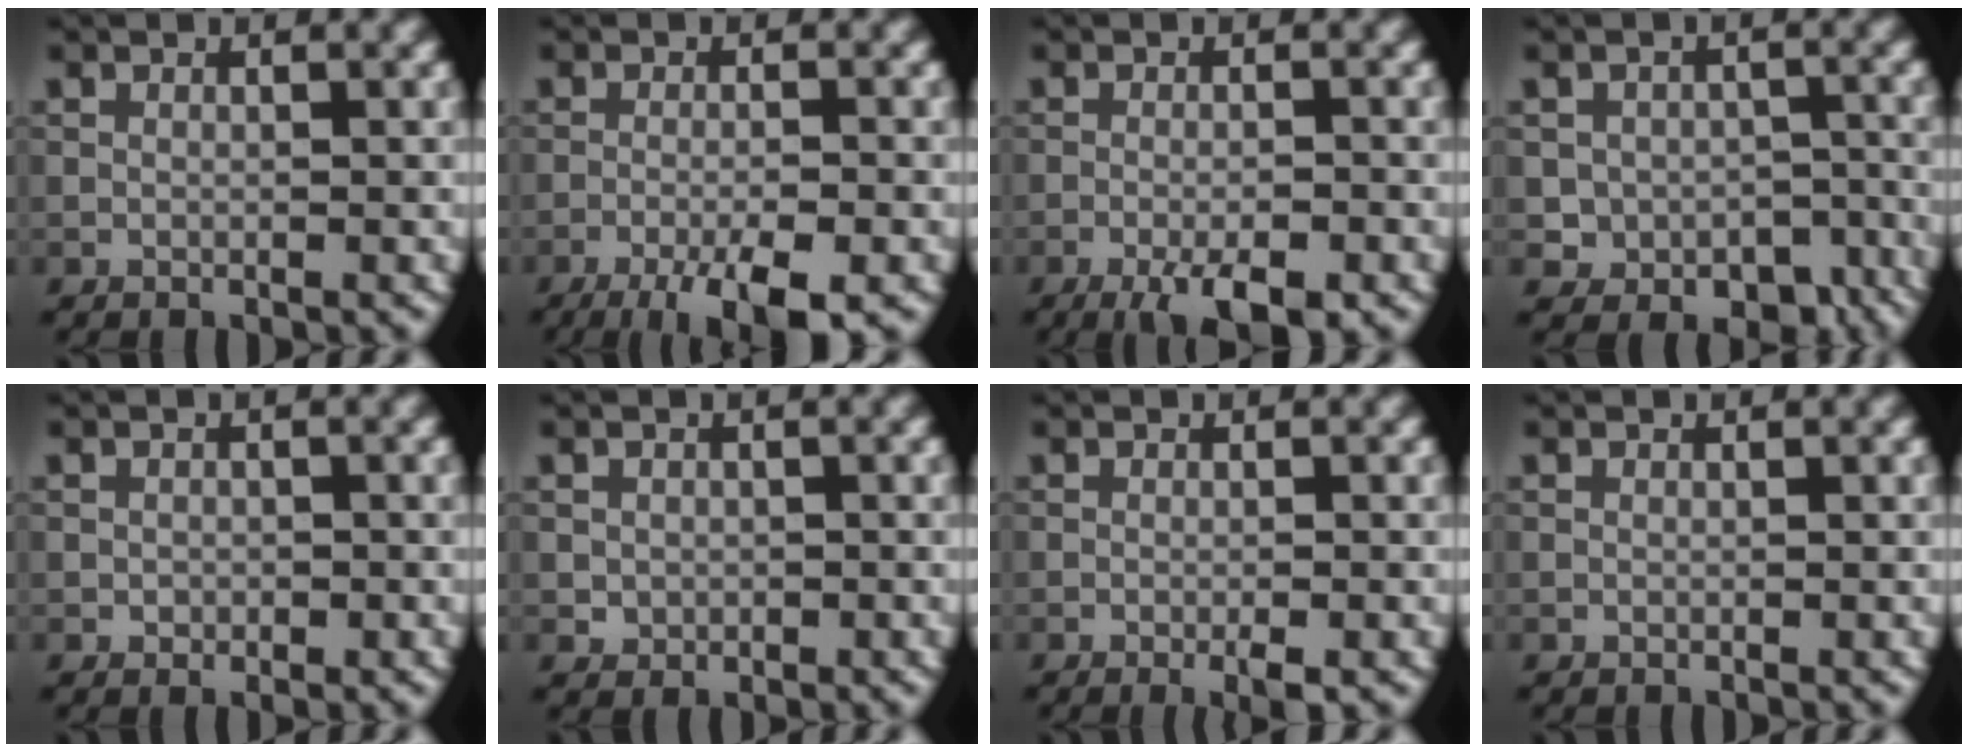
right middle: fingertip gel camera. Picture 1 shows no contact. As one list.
[{"total": 6.4, "force": [-4.1, 1.4, 4.8], "torque": [-0.077, -0.016, -0.063]}, {"total": 5.1, "force": [-3.1, 1.3, 3.8], "torque": [-0.064, -0.004, -0.048]}, {"total": 5.2, "force": [-2.3, 4.1, 2.1], "torque": [-0.018, -0.007, -0.027]}, {"total": 0.8, "force": [-0.1, 0.7, 0.4], "torque": [-0.004, -0.004, -0.004]}, {"total": 1.1, "force": [-0.1, 1.1, 0.2], "torque": [0.002, -0.005, -0.002]}, {"total": 1.5, "force": [-0.7, 0.2, 1.4], "torque": [-0.019, -0.005, -0.010]}, {"total": 0.0}]